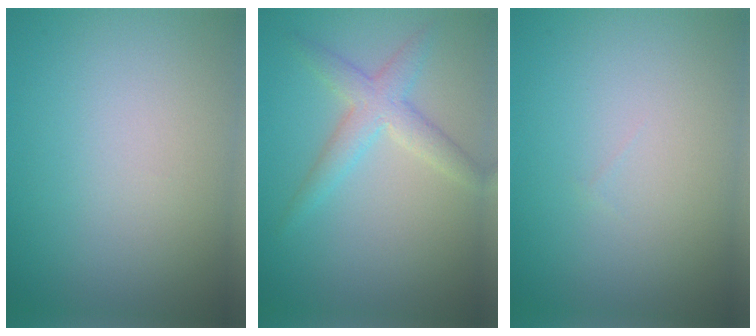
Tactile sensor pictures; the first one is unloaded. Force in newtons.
{"total": 3.0, "press": 3.0, "slide": 0.1}
{"total": 0.0}